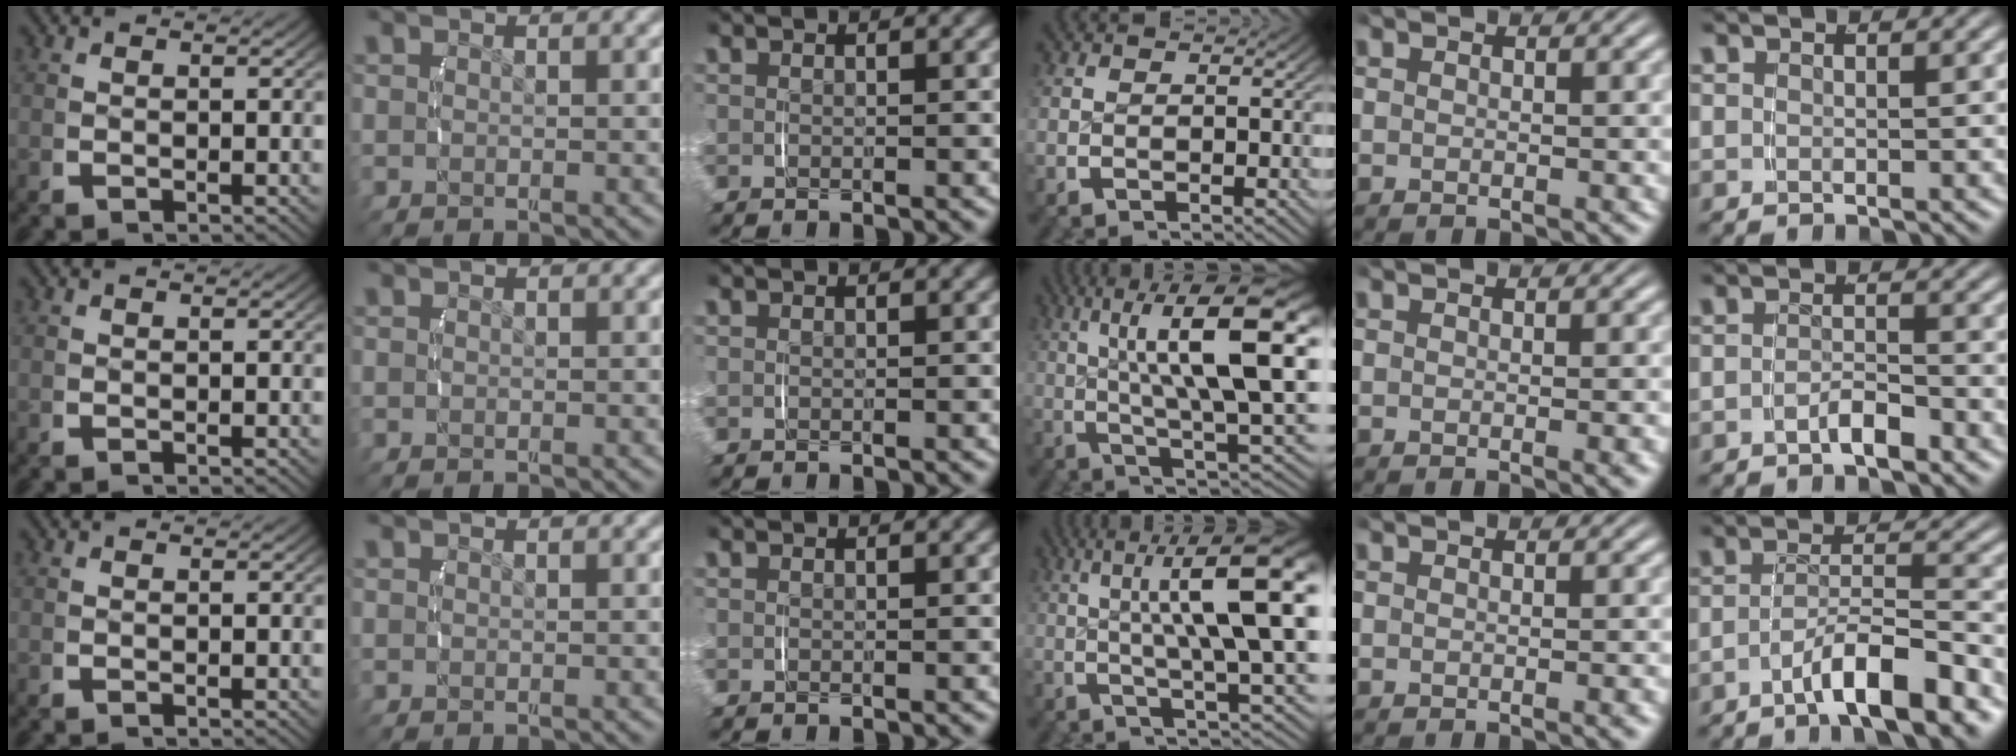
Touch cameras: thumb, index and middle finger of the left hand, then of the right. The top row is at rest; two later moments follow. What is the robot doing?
{"motion": "lift_and_place", "object": "measuring cup"}